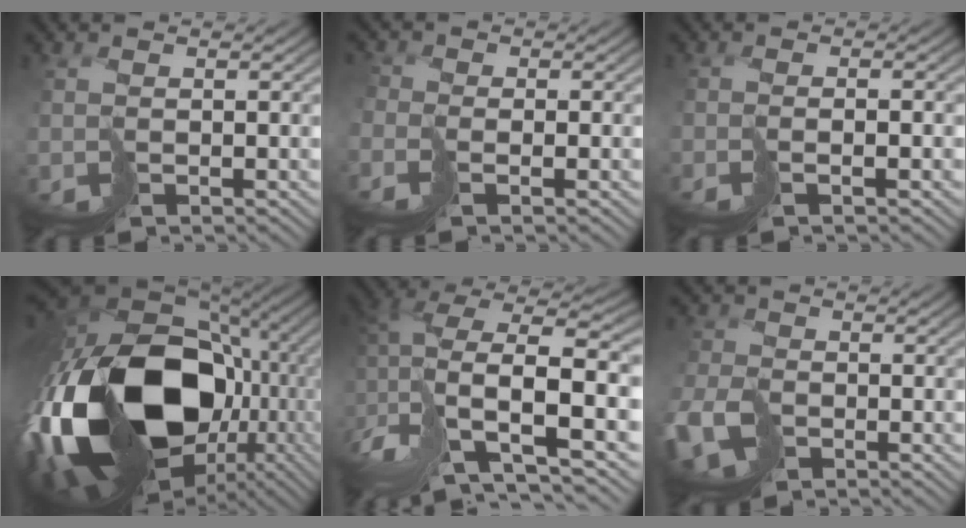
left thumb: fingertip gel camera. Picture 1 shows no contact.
{"total": 1.6, "force": [-1.6, 0.1, -0.1], "torque": [0.017, 0.007, -0.033]}
{"total": 1.2, "force": [-0.5, -0.9, 0.5], "torque": [-0.003, 0.004, -0.013]}
{"total": 21.5, "force": [-3.6, 14.1, 15.8], "torque": [-0.357, -0.060, -0.031]}
{"total": 15.1, "force": [-2.9, 7.1, 13.0], "torque": [-0.279, -0.021, -0.026]}
{"total": 7.4, "force": [-3.9, 4.6, 4.3], "torque": [-0.107, -0.022, -0.071]}